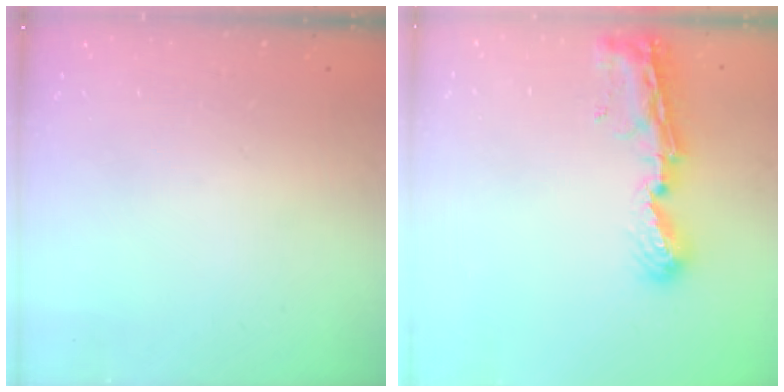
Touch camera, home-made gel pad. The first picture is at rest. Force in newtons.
{"total": 9.3, "press": 9.3, "slide": 1.0}